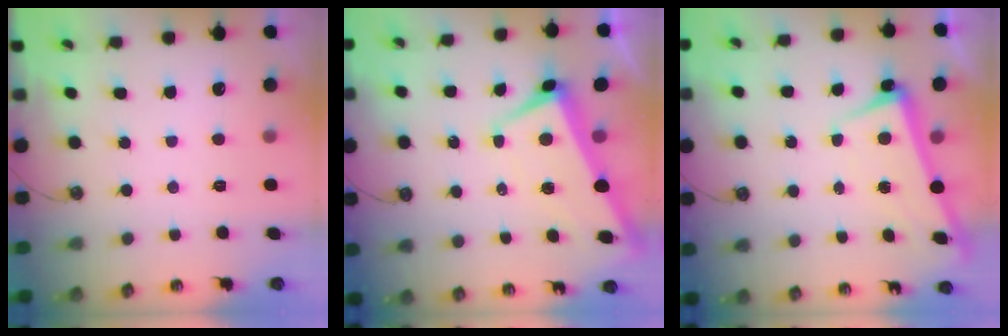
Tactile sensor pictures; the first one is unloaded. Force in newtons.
{"total": 1.1, "press": 0.2, "slide": 1.1}
{"total": 2.4, "press": 2.2, "slide": 0.9}